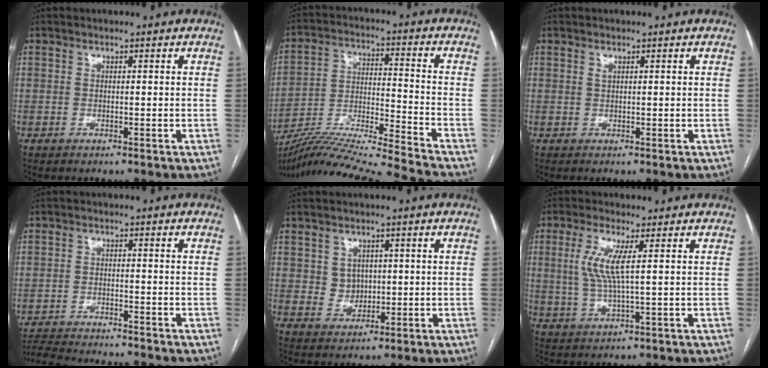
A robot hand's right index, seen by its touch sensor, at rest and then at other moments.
{"total": 21.6, "force": [-19.5, -2.8, 8.9], "torque": [-0.164, -0.030, -0.325]}
{"total": 0.5, "force": [0.4, 0.1, 0.3], "torque": [-0.009, -0.001, 0.008]}
{"total": 11.0, "force": [-10.4, 0.3, 3.6], "torque": [-0.053, -0.004, -0.160]}
{"total": 3.5, "force": [0.8, 3.2, 1.2], "torque": [-0.016, 0.007, 0.019]}
{"total": 6.2, "force": [1.5, 0.4, 6.0], "torque": [-0.137, 0.000, 0.032]}